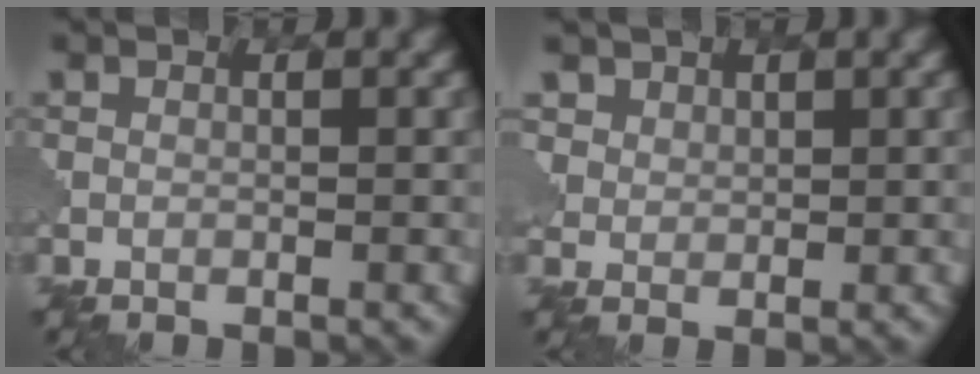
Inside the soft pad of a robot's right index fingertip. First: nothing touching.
{"total": 3.0, "force": [1.9, 2.2, 0.8], "torque": [-0.031, -0.008, 0.050]}